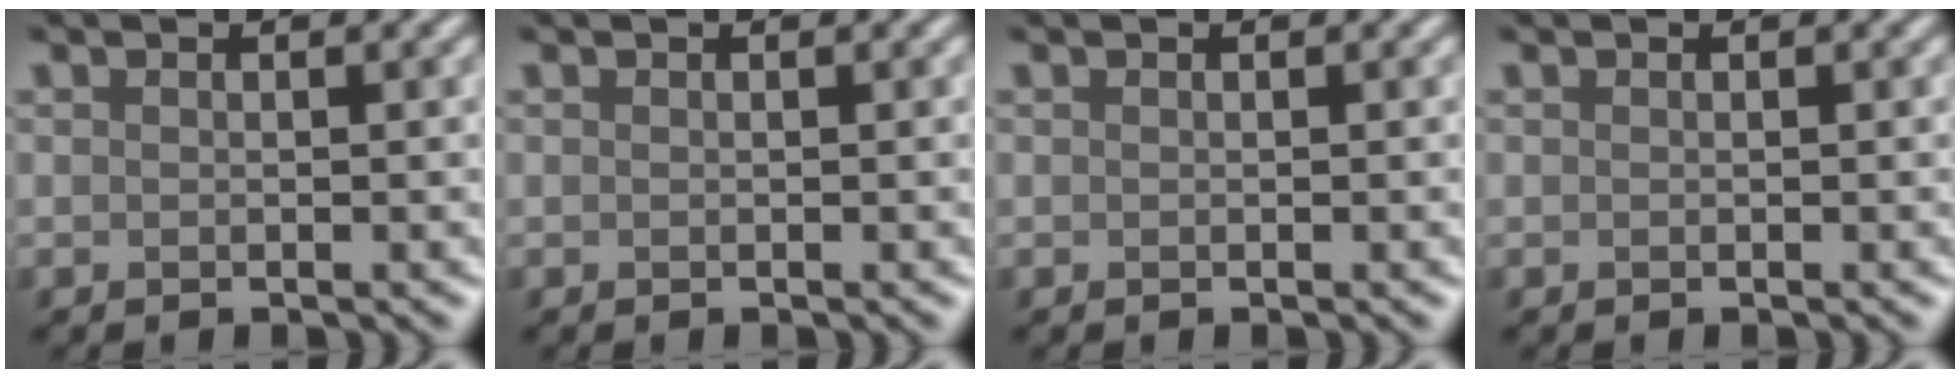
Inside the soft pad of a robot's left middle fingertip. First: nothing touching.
{"total": 0.0}
{"total": 0.0}
{"total": 0.0}